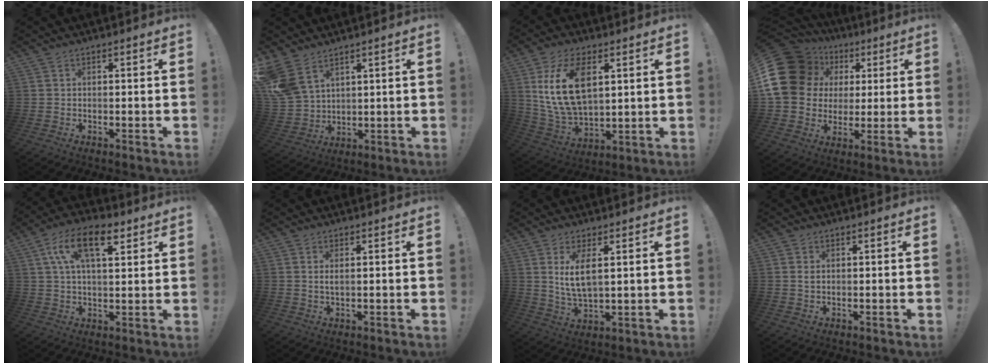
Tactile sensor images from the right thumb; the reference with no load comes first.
{"total": 10.9, "force": [6.8, 6.5, 5.6], "torque": [-0.125, -0.029, 0.139]}
{"total": 17.4, "force": [5.6, 10.1, 13.0], "torque": [-0.257, -0.014, 0.100]}
{"total": 20.8, "force": [5.5, 17.0, 10.6], "torque": [-0.187, -0.021, 0.130]}
{"total": 13.8, "force": [6.0, 6.4, 10.7], "torque": [-0.180, 0.001, 0.106]}
{"total": 1.8, "force": [0.5, 0.3, 1.7], "torque": [-0.028, -0.003, 0.006]}
{"total": 7.4, "force": [2.5, 2.7, 6.4], "torque": [-0.125, -0.012, 0.040]}
{"total": 0.8, "force": [0.3, 0.6, 0.5], "torque": [-0.009, 0.001, 0.005]}